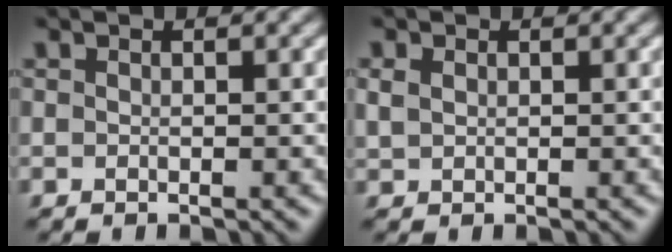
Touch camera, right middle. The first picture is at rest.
{"total": 1.3, "force": [0.4, 1.0, 0.7], "torque": [-0.016, 0.001, 0.011]}